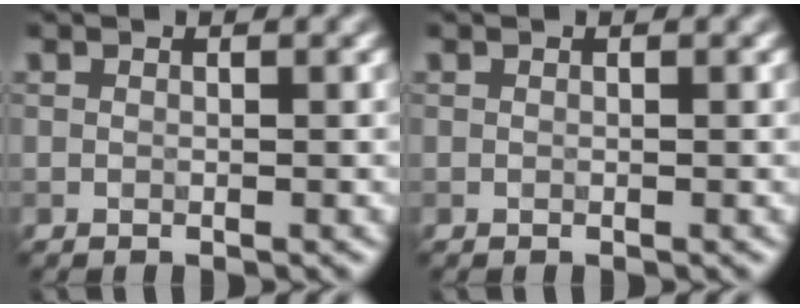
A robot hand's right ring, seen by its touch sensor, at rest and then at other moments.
{"total": 0.0}